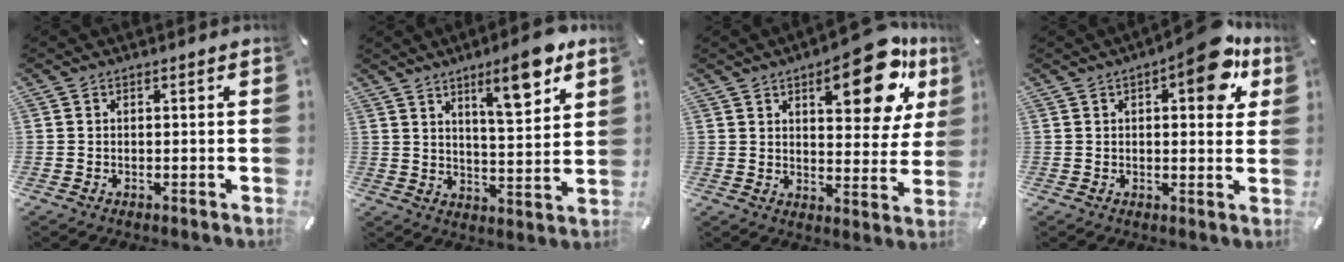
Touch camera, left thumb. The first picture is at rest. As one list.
[{"total": 11.7, "force": [7.8, 3.2, 8.1], "torque": [-0.111, -0.049, 0.126]}, {"total": 19.3, "force": [10.0, 8.5, 14.2], "torque": [-0.179, -0.048, 0.155]}, {"total": 12.5, "force": [6.0, 5.4, 9.5], "torque": [-0.109, -0.028, 0.092]}]